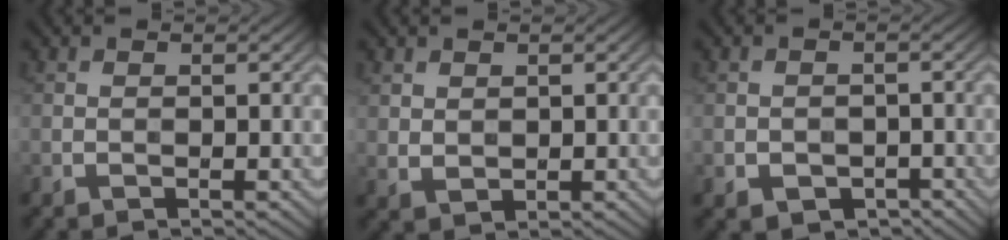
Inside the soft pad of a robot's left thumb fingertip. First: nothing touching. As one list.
[{"total": 2.0, "force": [1.1, 1.4, 0.8], "torque": [-0.022, -0.005, 0.029]}, {"total": 3.5, "force": [-1.8, 2.6, 1.7], "torque": [-0.031, -0.010, -0.027]}]